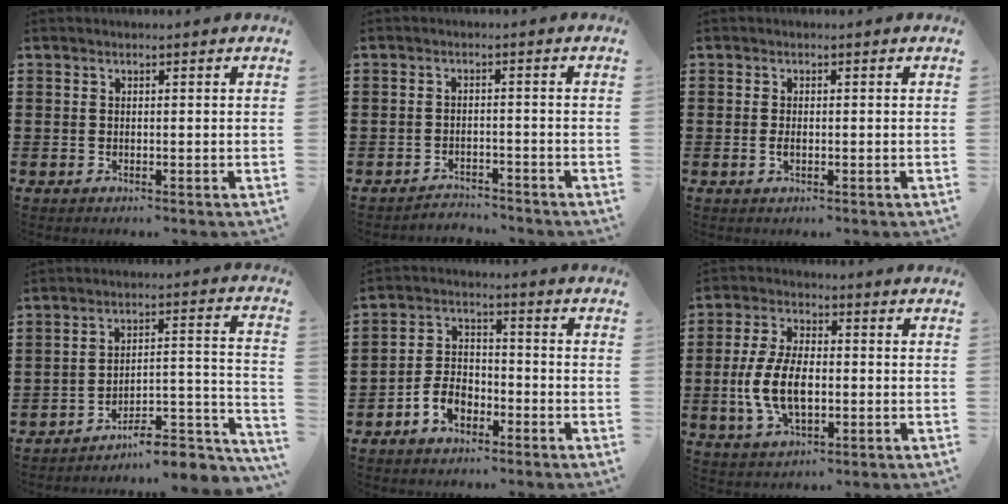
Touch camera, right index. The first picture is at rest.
{"total": 2.6, "force": [-2.6, 0.2, -0.2], "torque": [-0.004, 0.000, -0.057]}
{"total": 1.2, "force": [-0.2, 0.5, 1.1], "torque": [-0.028, -0.003, -0.007]}
{"total": 7.9, "force": [-7.0, 1.7, 3.2], "torque": [-0.038, 0.011, -0.132]}
{"total": 5.3, "force": [-3.0, 3.4, 2.8], "torque": [-0.071, 0.007, -0.061]}
{"total": 8.9, "force": [-1.4, 4.5, 7.6], "torque": [-0.173, -0.001, -0.029]}